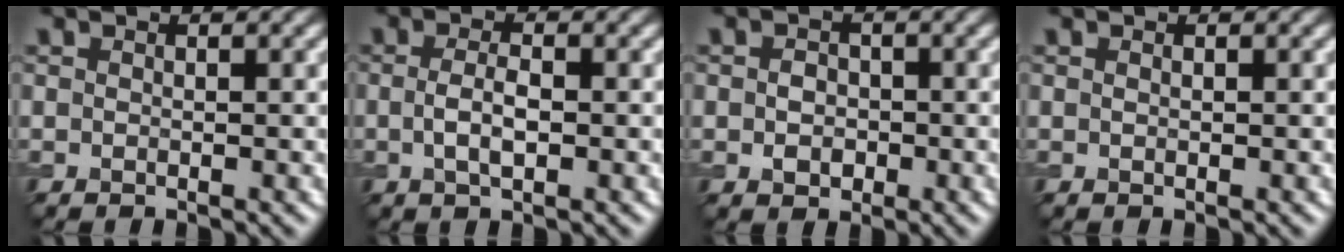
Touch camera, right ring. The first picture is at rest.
{"total": 2.4, "force": [-0.2, 0.9, 2.2], "torque": [-0.047, -0.003, -0.005]}
{"total": 2.2, "force": [-0.3, 1.8, 1.3], "torque": [-0.016, -0.003, -0.010]}
{"total": 0.0}